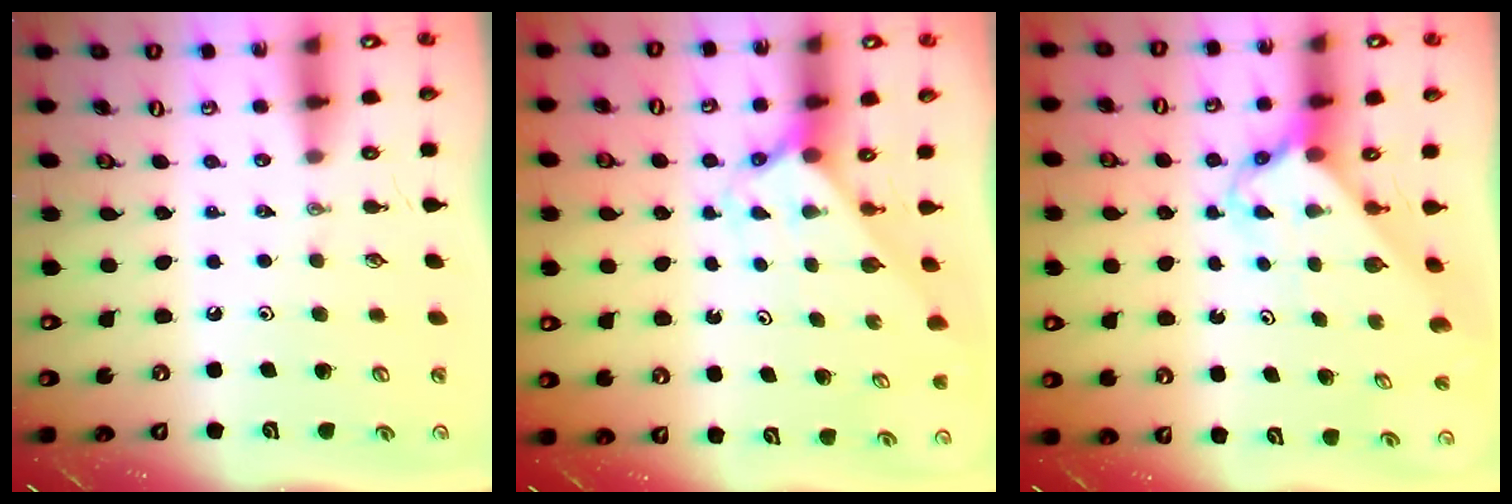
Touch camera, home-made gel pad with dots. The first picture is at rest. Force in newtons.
{"total": 2.1, "press": 2.1, "slide": 0.1}
{"total": 2.7, "press": 2.7, "slide": 0.3}